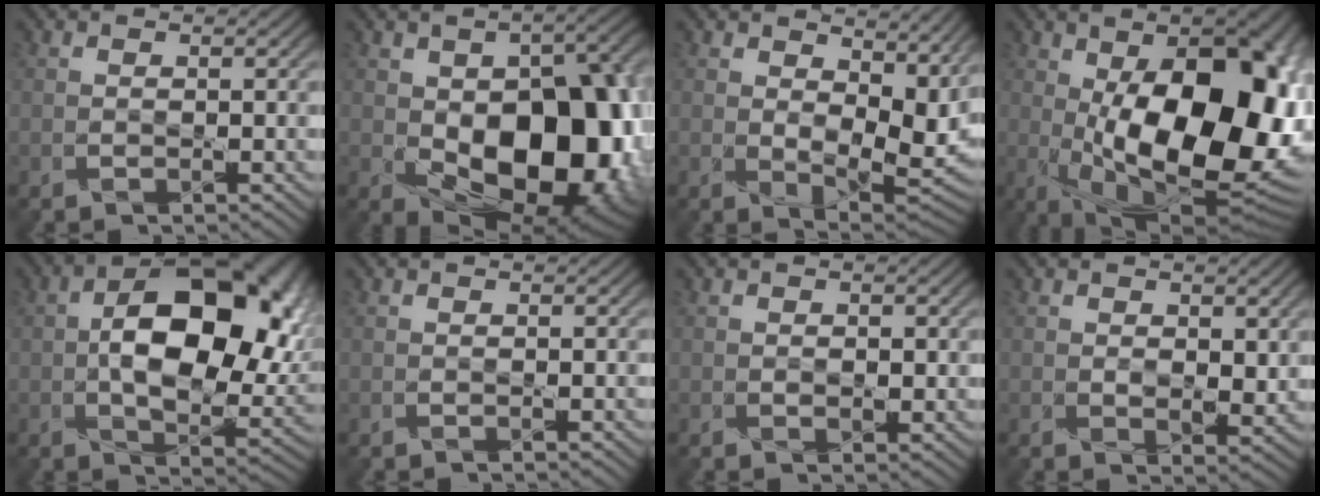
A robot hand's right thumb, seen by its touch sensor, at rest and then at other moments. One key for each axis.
{"total": 18.2, "fx": -3.1, "fy": 11.2, "fz": 14.0, "tx": -0.170, "ty": -0.032, "tz": -0.027}
{"total": 9.7, "fx": 3.6, "fy": 5.3, "fz": 7.3, "tx": -0.132, "ty": -0.019, "tz": 0.069}
{"total": 21.9, "fx": 0.0, "fy": 10.8, "fz": 19.1, "tx": -0.282, "ty": -0.007, "tz": -0.011}
{"total": 16.3, "fx": 1.8, "fy": 9.4, "fz": 13.2, "tx": -0.197, "ty": -0.003, "tz": 0.036}
{"total": 0.0}
{"total": 1.3, "fx": 0.2, "fy": 0.9, "fz": 0.9, "tx": -0.016, "ty": -0.003, "tz": 0.004}
{"total": 3.2, "fx": 1.0, "fy": 1.9, "fz": 2.4, "tx": -0.047, "ty": -0.007, "tz": 0.021}